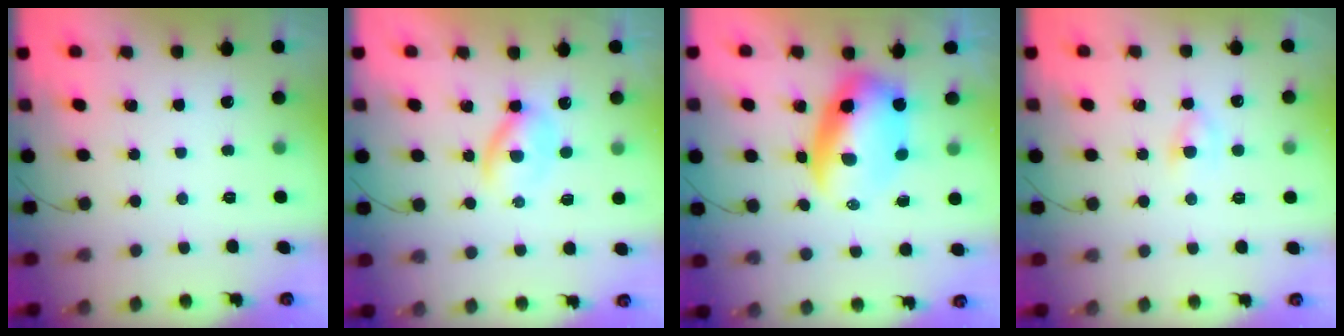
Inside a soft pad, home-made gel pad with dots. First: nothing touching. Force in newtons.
{"total": 2.8, "press": 2.8, "slide": 0.5}
{"total": 9.6, "press": 9.2, "slide": 2.5}
{"total": 3.2, "press": 3.0, "slide": 1.2}